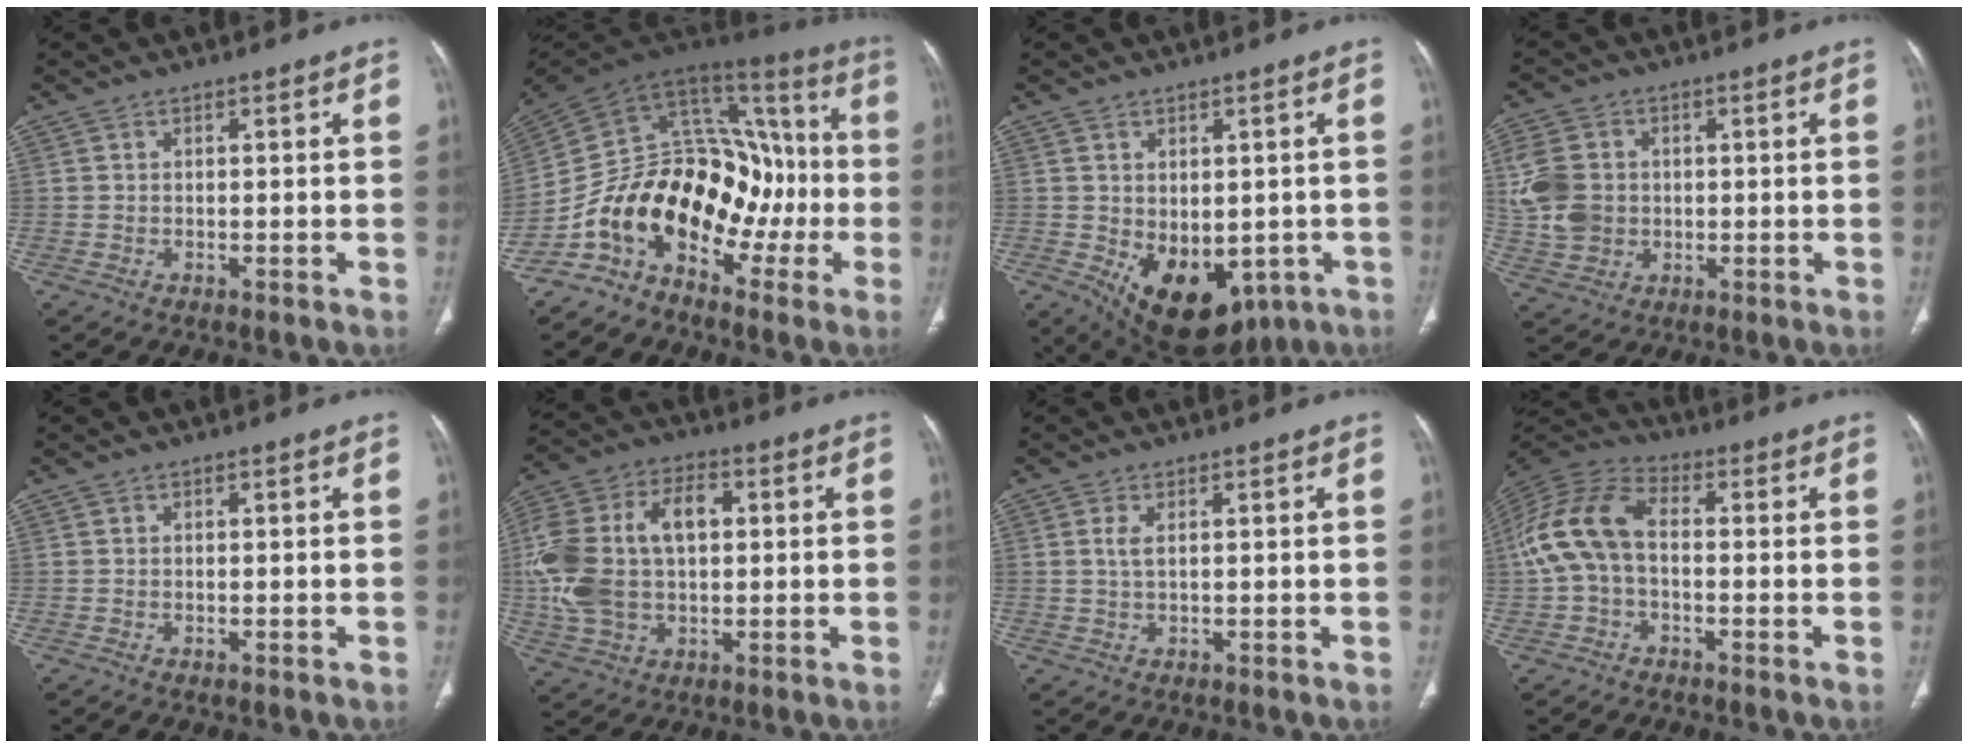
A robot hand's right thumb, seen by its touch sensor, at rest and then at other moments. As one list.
[{"total": 21.6, "force": [-7.9, 13.9, 14.6], "torque": [-0.195, 0.118, -0.138]}, {"total": 14.5, "force": [-4.2, 9.3, 10.2], "torque": [-0.127, -0.006, -0.032]}, {"total": 9.4, "force": [0.7, 7.9, 5.2], "torque": [-0.094, 0.004, 0.017]}, {"total": 0.0}, {"total": 18.2, "force": [1.3, 11.6, 13.9], "torque": [-0.282, 0.026, 0.026]}, {"total": 2.1, "force": [0.6, 0.9, 1.8], "torque": [-0.046, 0.003, 0.017]}, {"total": 12.2, "force": [-0.3, 7.6, 9.5], "torque": [-0.198, 0.035, -0.015]}]